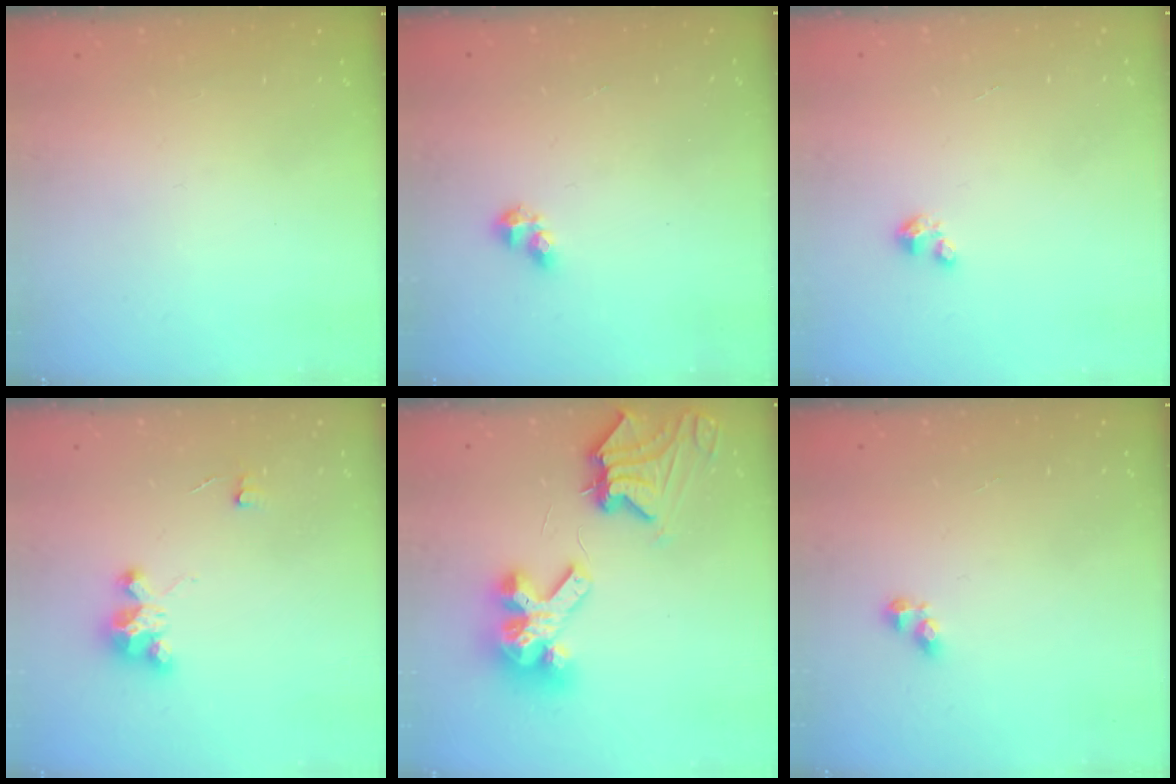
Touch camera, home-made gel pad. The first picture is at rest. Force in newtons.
{"total": 2.9, "press": 2.9, "slide": 0.3}
{"total": 1.5, "press": 1.5, "slide": 0.1}
{"total": 4.9, "press": 4.8, "slide": 0.2}
{"total": 12.4, "press": 12.3, "slide": 1.4}
{"total": 3.2, "press": 3.2, "slide": 0.4}